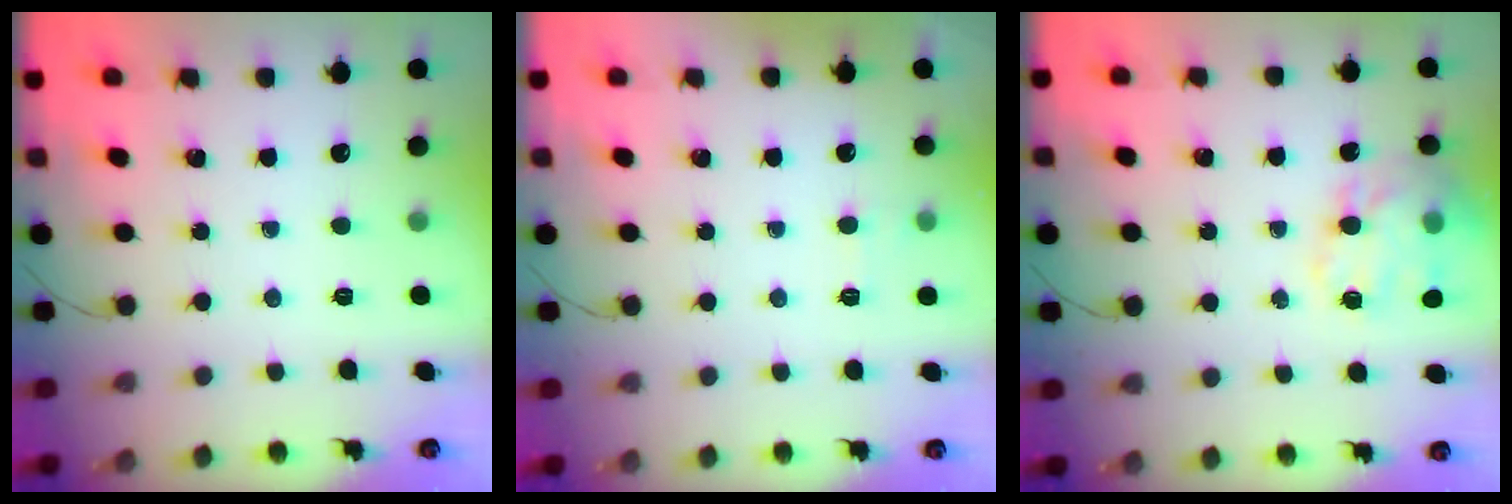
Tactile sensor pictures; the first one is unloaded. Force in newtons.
{"total": 5.6, "press": 5.3, "slide": 1.7}
{"total": 18.1, "press": 17.8, "slide": 2.8}